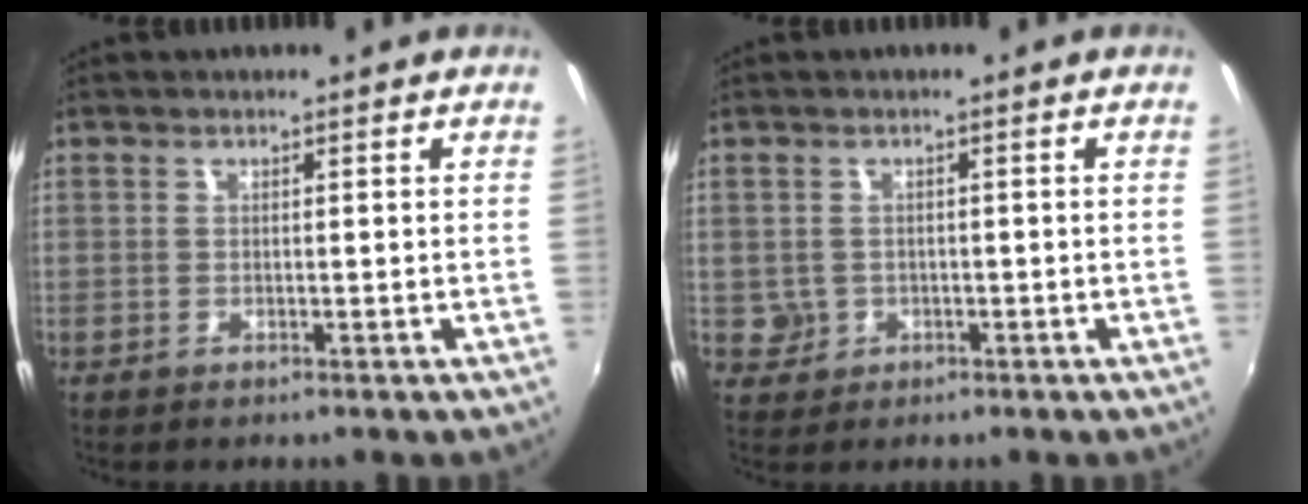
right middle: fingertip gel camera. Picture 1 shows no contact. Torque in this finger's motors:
{"motor_torque": [0.19, -0.21, 0.00, 0.00]}